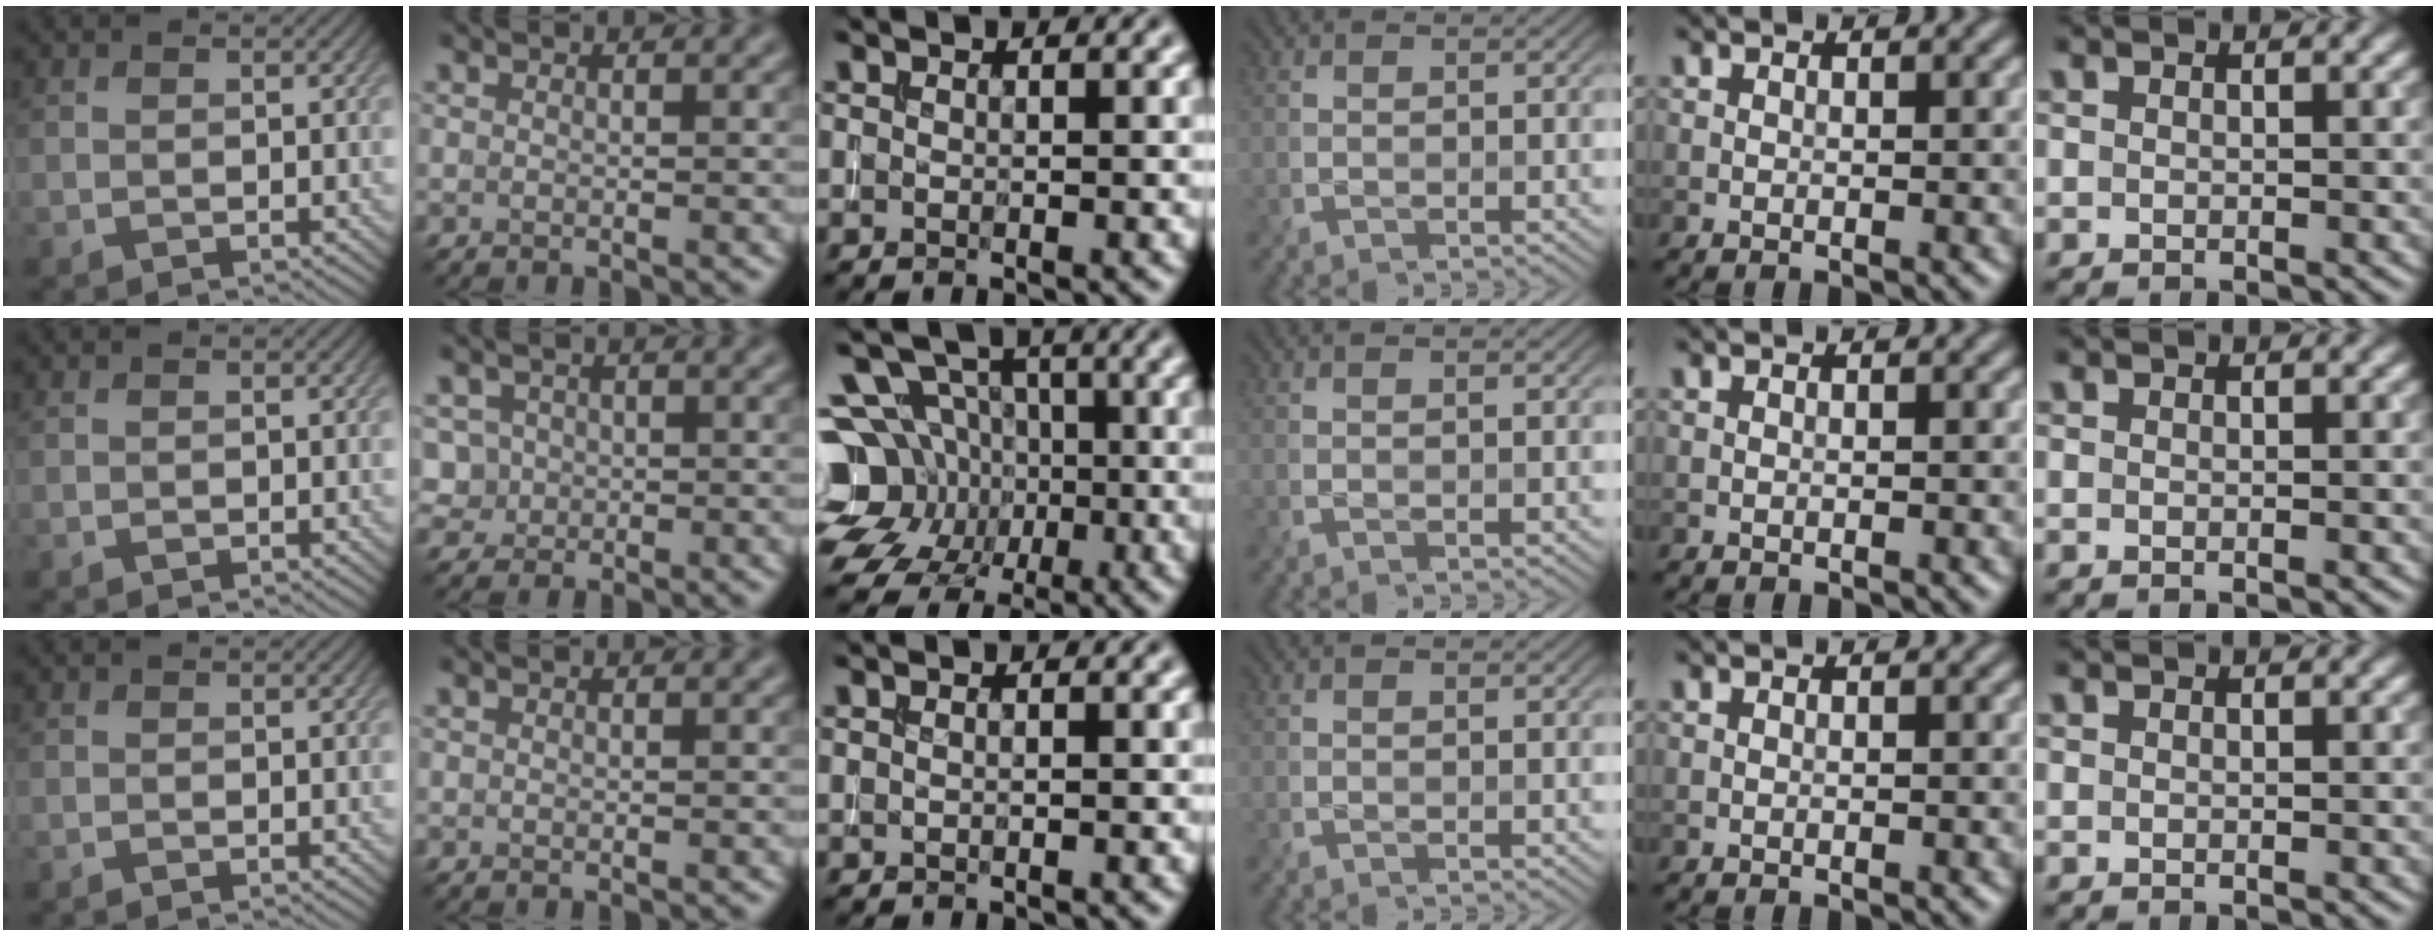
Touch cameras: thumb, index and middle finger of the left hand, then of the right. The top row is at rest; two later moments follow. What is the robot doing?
{"motion": "assemble", "object": "toy tower of hanoi"}